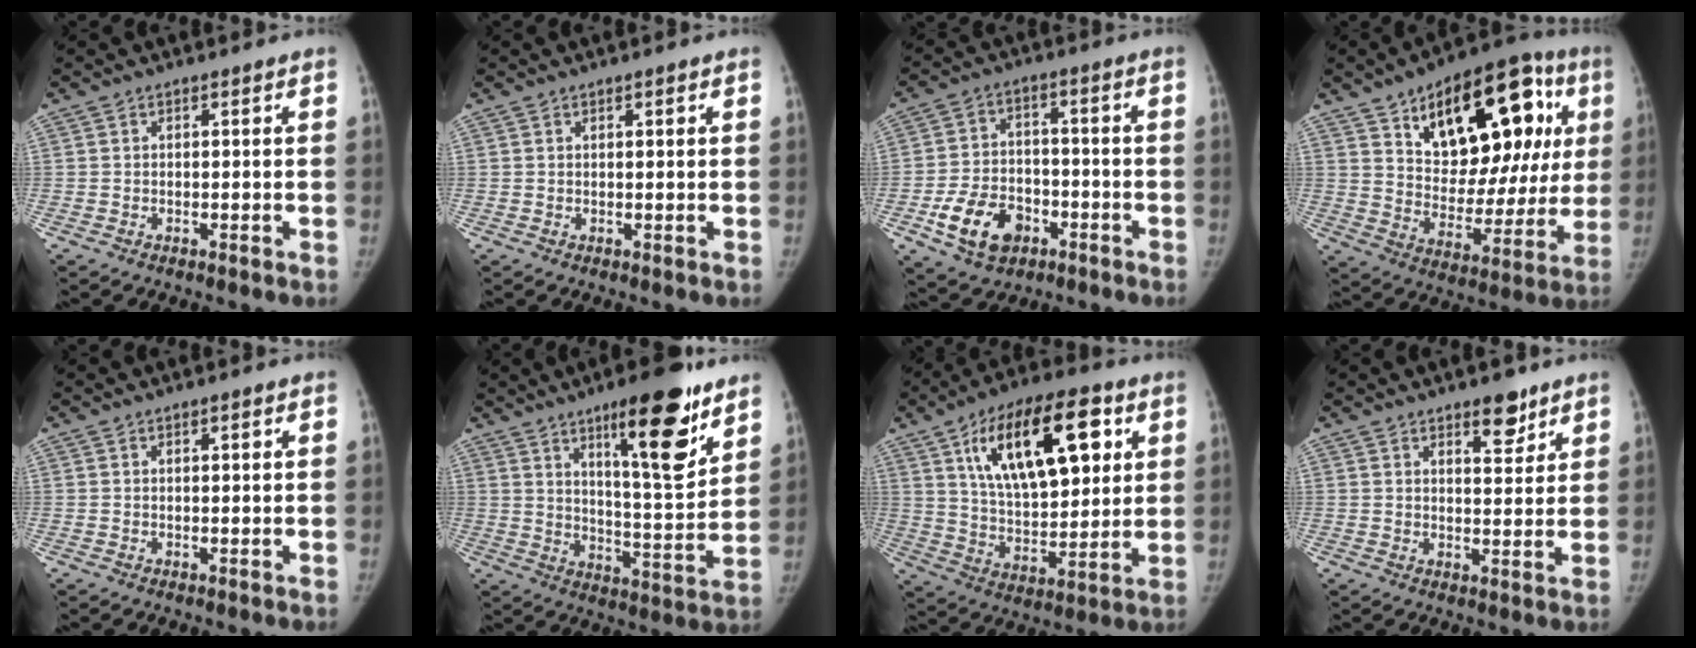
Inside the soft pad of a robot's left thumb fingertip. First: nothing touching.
{"total": 0.8, "force": [0.4, 0.3, 0.7], "torque": [-0.010, 0.000, 0.007]}
{"total": 11.4, "force": [-5.1, 7.9, 6.5], "torque": [-0.097, 0.025, -0.083]}
{"total": 27.3, "force": [10.7, 13.9, 20.9], "torque": [-0.250, -0.001, 0.162]}
{"total": 1.0, "force": [0.5, 0.3, 0.8], "torque": [-0.012, 0.000, 0.008]}
{"total": 18.0, "force": [10.7, 4.4, 13.8], "torque": [-0.171, -0.069, 0.168]}
{"total": 22.7, "force": [8.9, 10.6, 18.0], "torque": [-0.258, -0.023, 0.151]}
{"total": 5.8, "force": [4.0, 2.4, 3.4], "torque": [-0.026, -0.027, 0.058]}